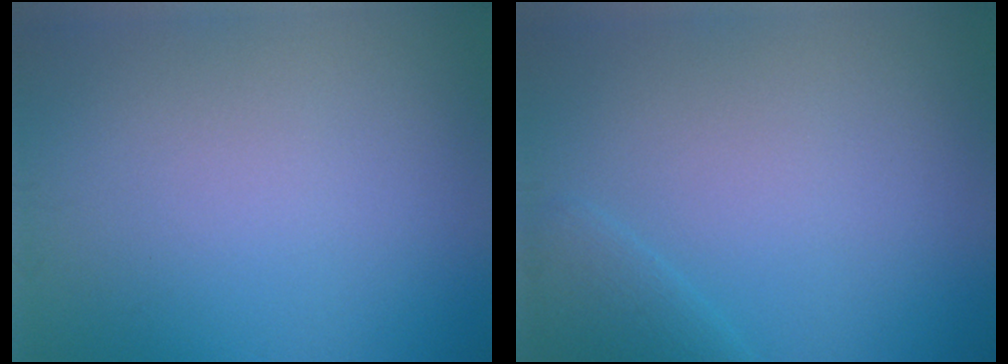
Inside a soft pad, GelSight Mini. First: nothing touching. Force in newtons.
{"total": 1.5, "press": 1.5, "slide": 0.0}